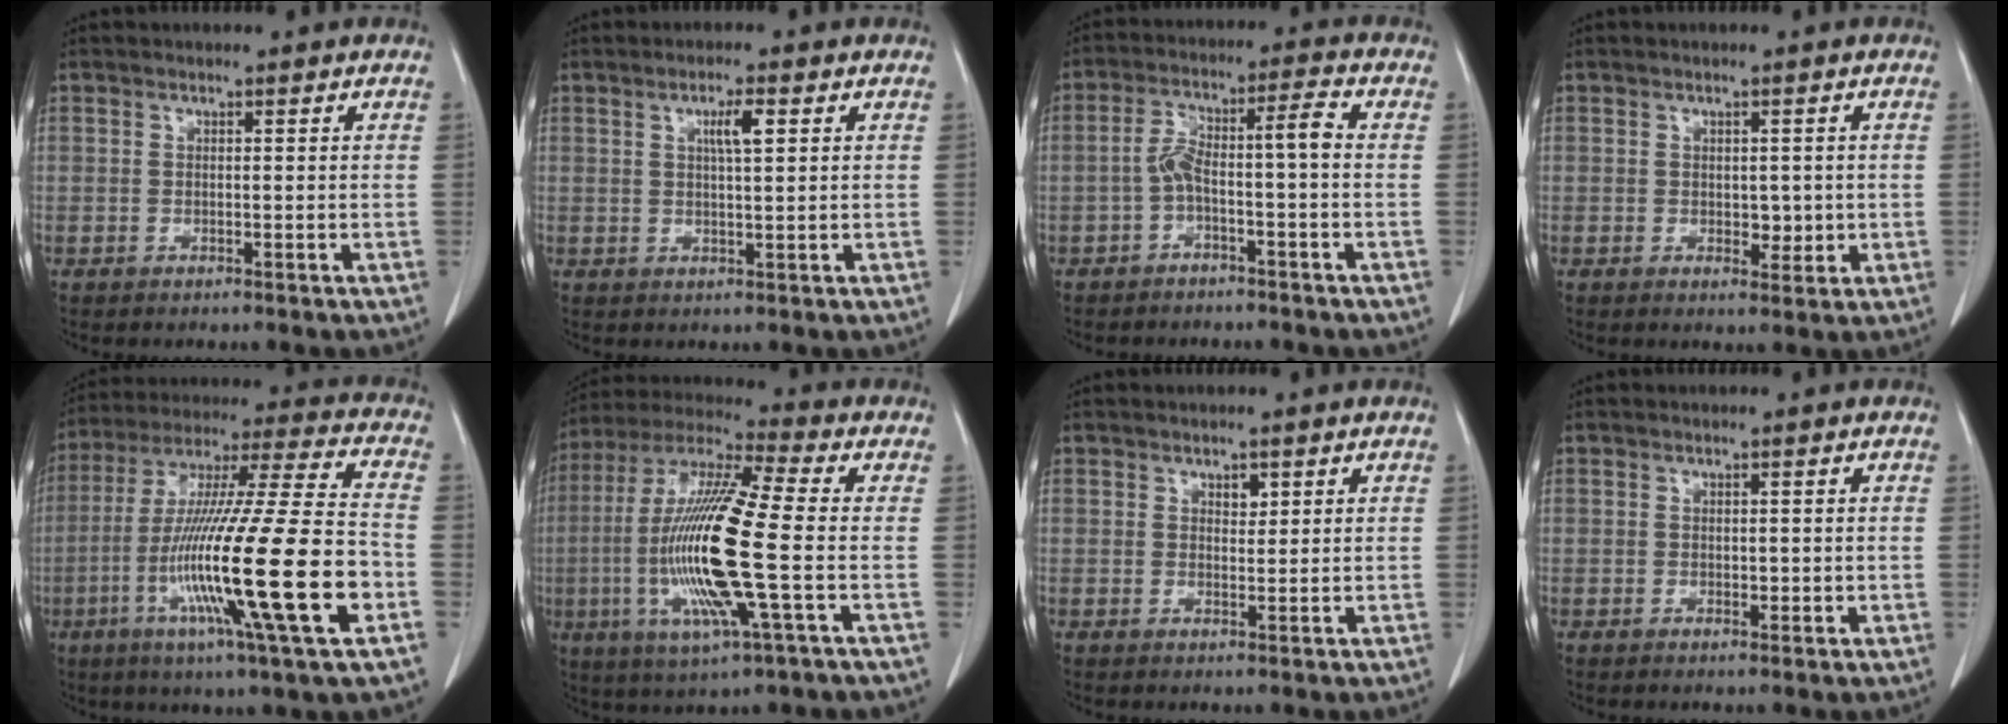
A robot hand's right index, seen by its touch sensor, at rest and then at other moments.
{"total": 3.4, "force": [1.3, 0.4, 3.2], "torque": [-0.054, 0.001, 0.021]}
{"total": 6.2, "force": [-1.7, 0.7, 5.9], "torque": [-0.115, 0.036, -0.028]}
{"total": 2.8, "force": [0.0, 1.9, 2.1], "torque": [-0.024, -0.004, 0.007]}
{"total": 26.3, "force": [-7.4, 0.7, 25.2], "torque": [-0.445, -0.035, -0.138]}
{"total": 18.7, "force": [-2.9, 1.3, 18.5], "torque": [-0.387, -0.011, -0.060]}
{"total": 1.6, "force": [0.9, 0.9, 1.0], "torque": [-0.011, -0.004, 0.015]}
{"total": 1.4, "force": [0.0, 0.9, 1.0], "torque": [-0.012, -0.001, 0.002]}